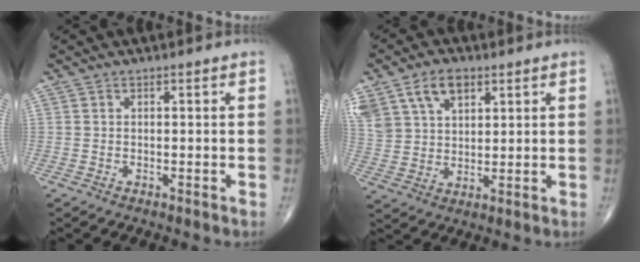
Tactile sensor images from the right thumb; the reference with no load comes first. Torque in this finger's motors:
{"motor_torque": [0.00, 0.92, 1.08, 1.02, 0.08]}